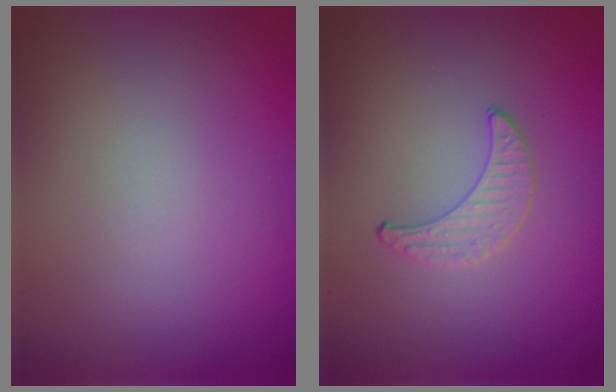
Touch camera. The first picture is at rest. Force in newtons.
{"total": 1.0, "press": 1.0, "slide": 0.3}